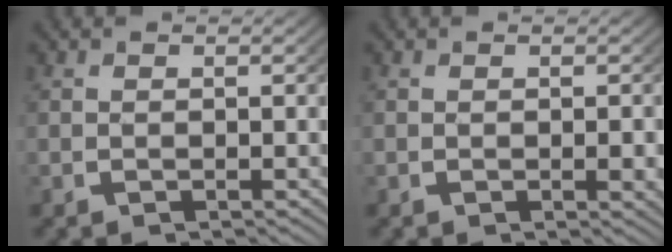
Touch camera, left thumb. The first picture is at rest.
{"total": 0.9, "force": [0.1, 0.2, 0.9], "torque": [-0.014, -0.002, 0.003]}